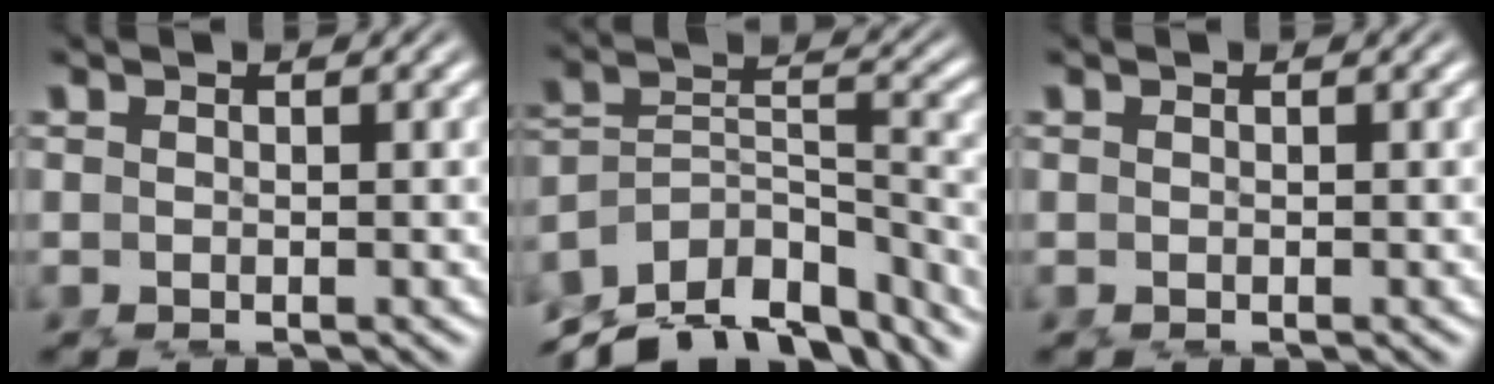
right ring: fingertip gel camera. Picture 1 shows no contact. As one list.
[{"total": 12.0, "force": [-7.6, 6.6, 6.6], "torque": [-0.101, -0.045, -0.105]}, {"total": 0.0}]